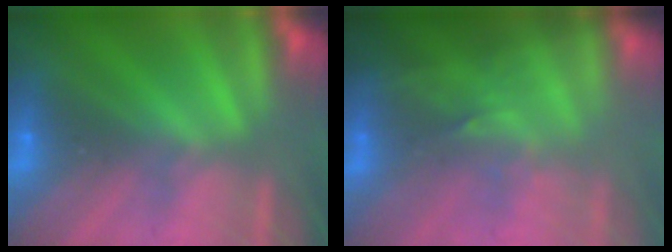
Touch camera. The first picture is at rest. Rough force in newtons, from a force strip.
{"total": 2.6}